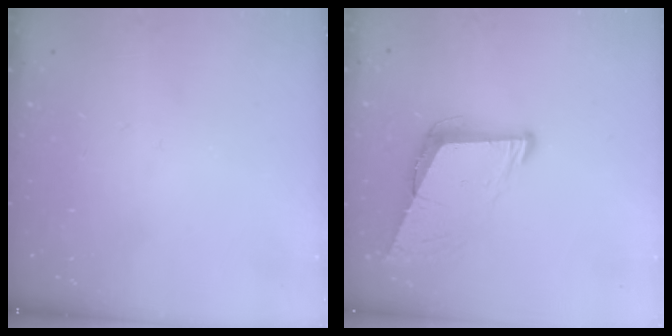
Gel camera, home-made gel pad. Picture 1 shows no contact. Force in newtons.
{"total": 8.9, "press": 8.2, "slide": 3.5}